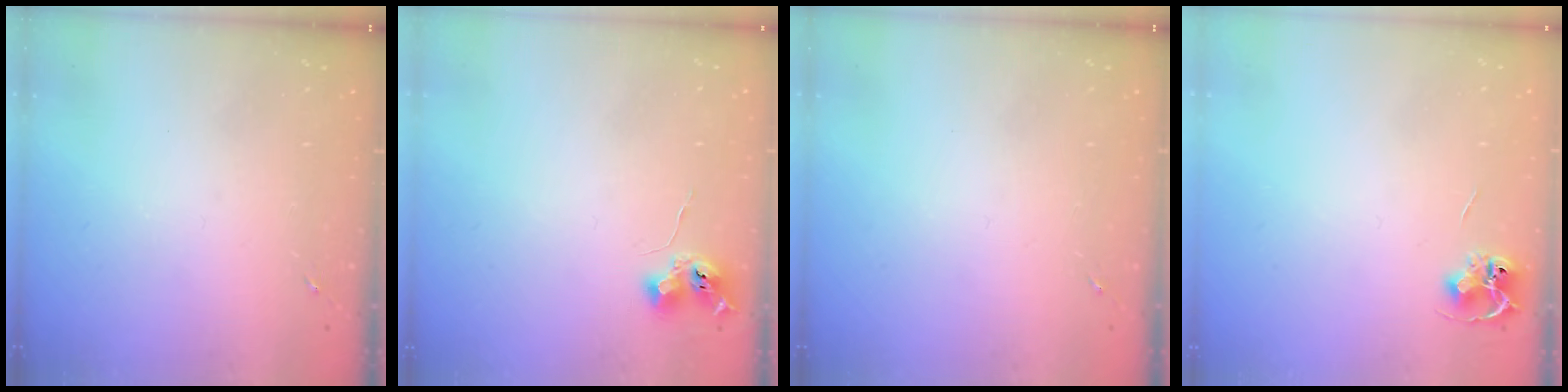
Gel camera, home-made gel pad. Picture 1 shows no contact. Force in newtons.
{"total": 6.2, "press": 6.1, "slide": 0.8}
{"total": 0.0}
{"total": 6.5, "press": 6.5, "slide": 0.5}